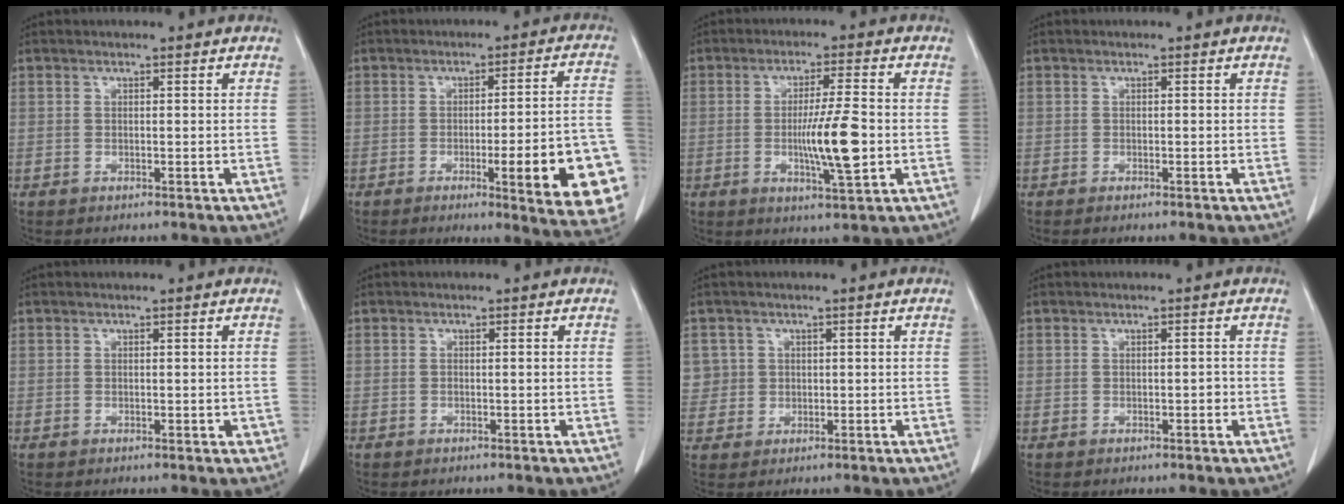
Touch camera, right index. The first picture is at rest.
{"total": 16.4, "force": [-5.4, 1.7, 15.4], "torque": [-0.108, 0.014, -0.055]}
{"total": 8.5, "force": [-1.4, 0.3, 8.4], "torque": [-0.146, -0.012, -0.024]}
{"total": 0.5, "force": [-0.4, 0.0, 0.3], "torque": [-0.012, -0.002, -0.006]}
{"total": 1.4, "force": [-0.2, 0.6, 1.2], "torque": [-0.014, 0.001, 0.002]}
{"total": 0.6, "force": [-0.1, -0.1, 0.5], "torque": [-0.011, 0.001, 0.000]}
{"total": 3.8, "force": [1.0, 3.6, -0.2], "torque": [0.023, 0.005, 0.020]}
{"total": 0.7, "force": [-0.2, 0.3, 0.6], "torque": [-0.010, 0.001, -0.003]}